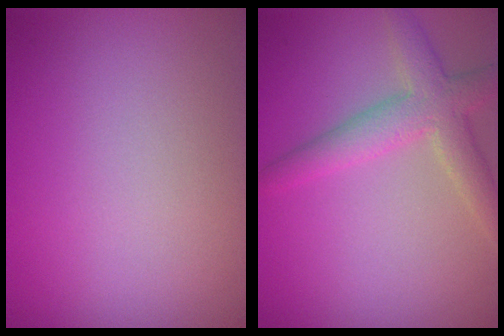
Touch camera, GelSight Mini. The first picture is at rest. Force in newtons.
{"total": 3.8, "press": 3.8, "slide": 0.2}